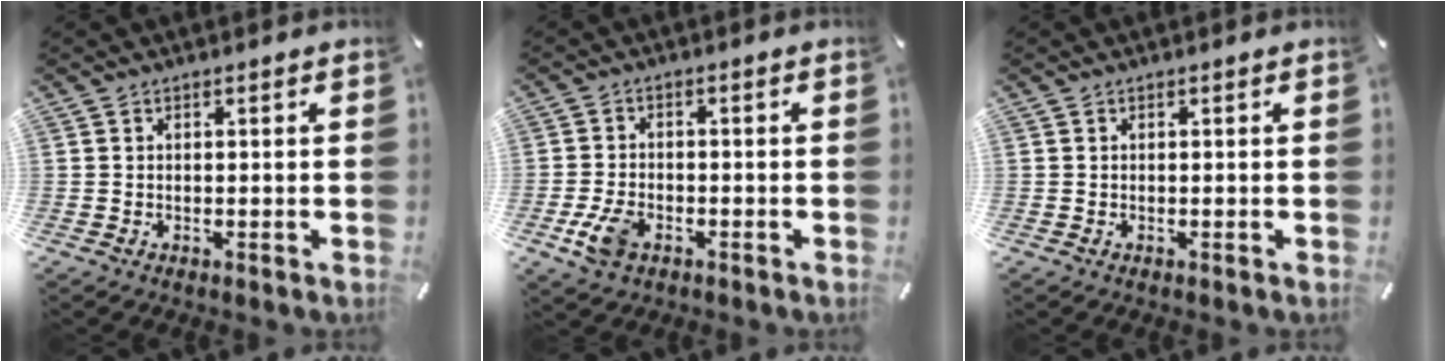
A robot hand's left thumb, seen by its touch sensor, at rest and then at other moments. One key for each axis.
{"total": 6.0, "fx": -2.7, "fy": 3.7, "fz": 3.9, "tx": -0.102, "ty": 0.003, "tz": -0.054}
{"total": 0.0}